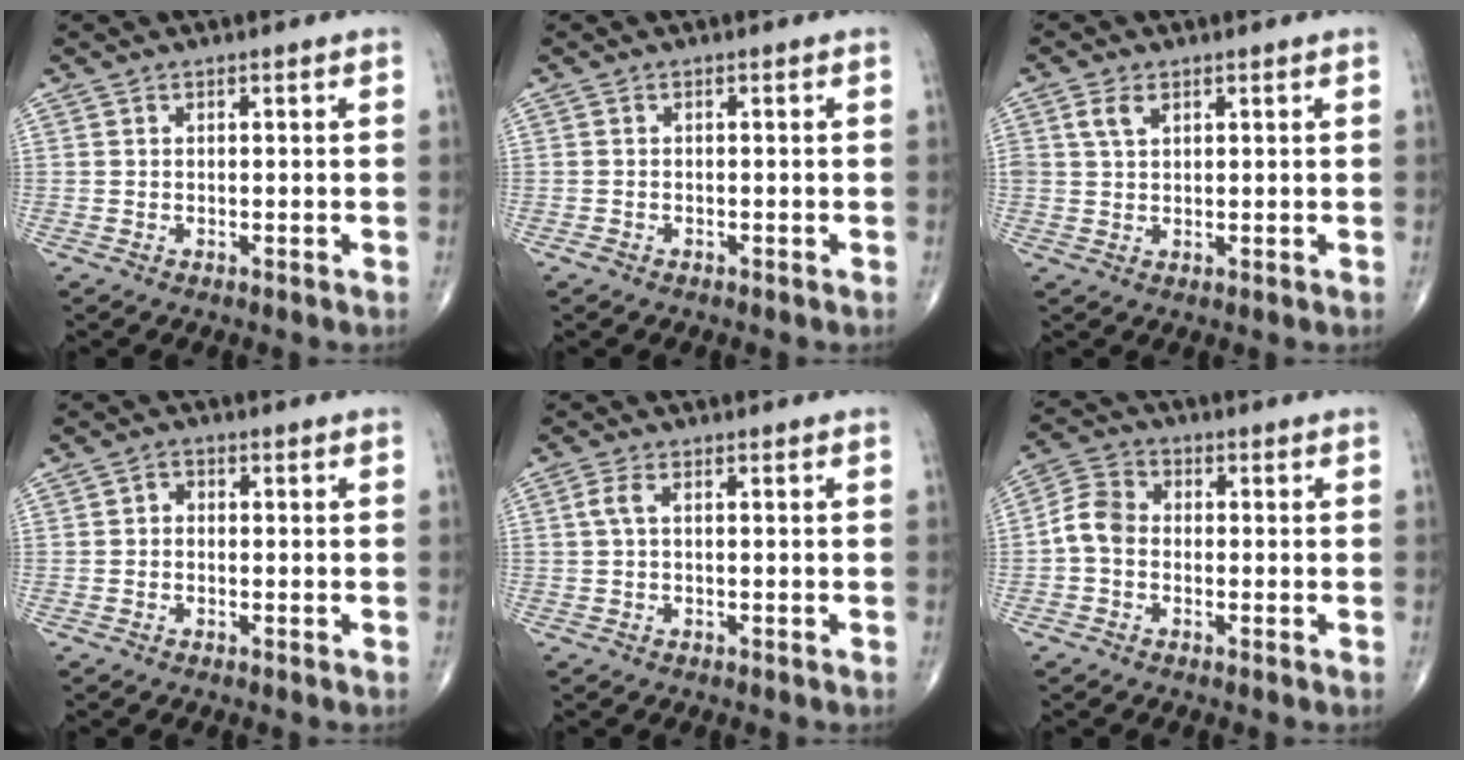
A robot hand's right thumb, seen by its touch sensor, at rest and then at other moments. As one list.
[{"total": 0.7, "force": [-0.5, 0.4, 0.2], "torque": [-0.009, 0.003, -0.011]}, {"total": 3.1, "force": [1.5, 1.8, 2.1], "torque": [-0.041, 0.003, 0.032]}, {"total": 1.6, "force": [-0.3, 1.3, 0.9], "torque": [-0.003, 0.007, -0.011]}, {"total": 2.1, "force": [0.2, 0.8, 1.9], "torque": [-0.050, 0.007, 0.003]}, {"total": 5.7, "force": [-1.1, 4.3, 3.5], "torque": [-0.060, 0.018, -0.036]}]